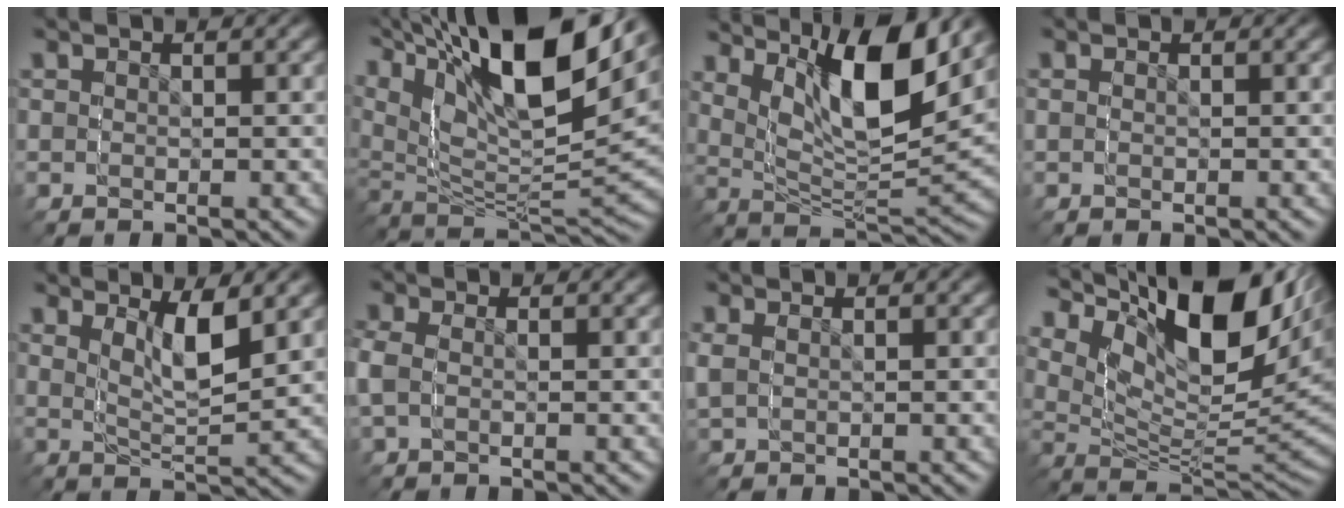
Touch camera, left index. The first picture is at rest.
{"total": 13.9, "force": [7.9, 7.3, 8.8], "torque": [-0.163, 0.030, 0.102]}
{"total": 7.9, "force": [6.0, 2.6, 4.4], "torque": [-0.112, 0.026, 0.079]}
{"total": 0.0}
{"total": 3.7, "force": [3.6, -0.5, 0.6], "torque": [-0.042, 0.019, 0.050]}
{"total": 1.0, "force": [-0.8, 0.0, -0.6], "torque": [-0.005, -0.009, -0.008]}
{"total": 0.6, "force": [-0.1, 0.2, -0.6], "torque": [-0.001, -0.004, 0.004]}
{"total": 11.1, "force": [5.0, 6.1, 7.8], "torque": [-0.148, 0.021, 0.067]}